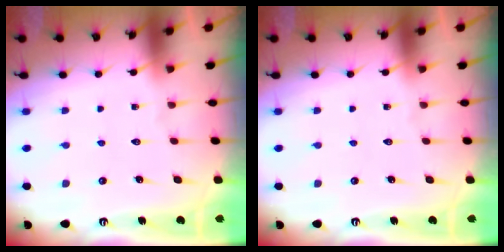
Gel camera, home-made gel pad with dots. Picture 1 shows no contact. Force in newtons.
{"total": 0.0}